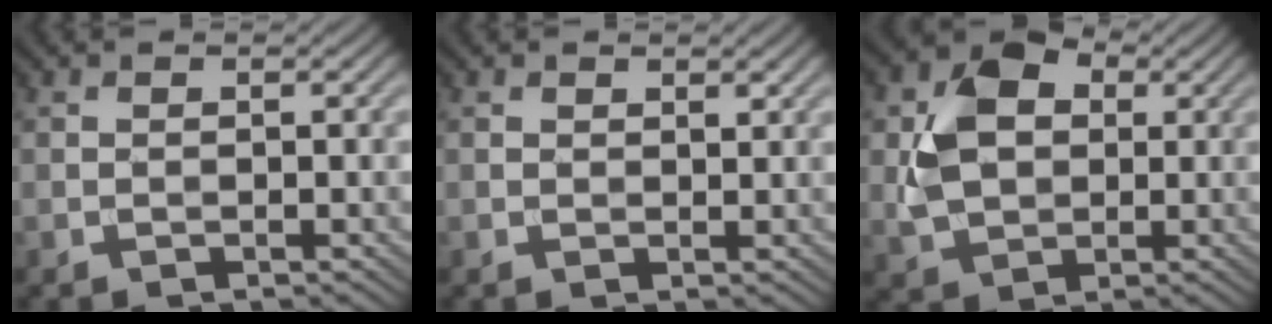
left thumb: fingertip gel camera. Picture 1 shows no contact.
{"total": 1.3, "force": [1.0, 0.6, 0.4], "torque": [-0.010, 0.000, 0.021]}
{"total": 7.5, "force": [1.3, 6.0, 4.4], "torque": [-0.097, 0.004, 0.026]}